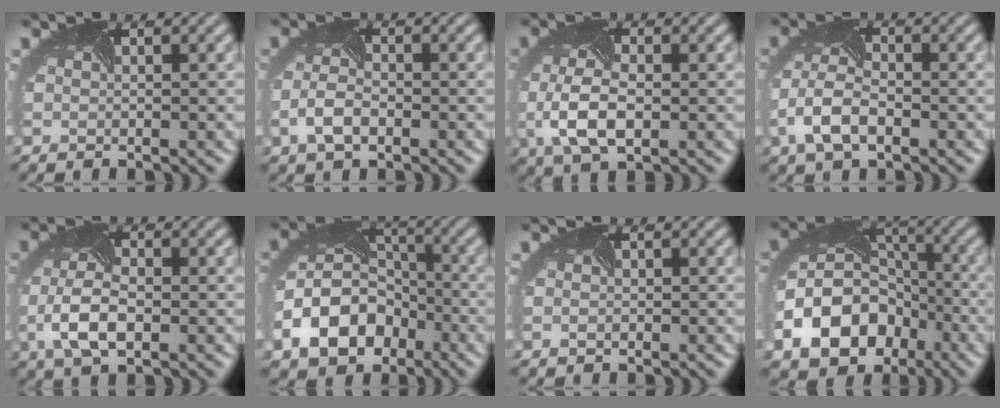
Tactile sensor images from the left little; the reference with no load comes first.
{"total": 2.9, "force": [-1.3, 1.6, 2.0], "torque": [-0.052, -0.005, -0.027]}
{"total": 5.2, "force": [-0.8, 2.8, 4.3], "torque": [-0.105, -0.009, -0.013]}
{"total": 4.7, "force": [-1.9, 2.6, 3.5], "torque": [-0.085, -0.002, -0.042]}
{"total": 4.8, "force": [-1.1, 2.5, 3.9], "torque": [-0.092, -0.007, -0.021]}
{"total": 8.4, "force": [-3.8, 6.0, 4.5], "torque": [-0.089, -0.013, -0.074]}
{"total": 0.5, "force": [0.1, 0.5, 0.2], "torque": [-0.001, -0.003, 0.001]}
{"total": 11.6, "force": [-4.7, 8.8, 6.0], "torque": [-0.121, -0.026, -0.085]}